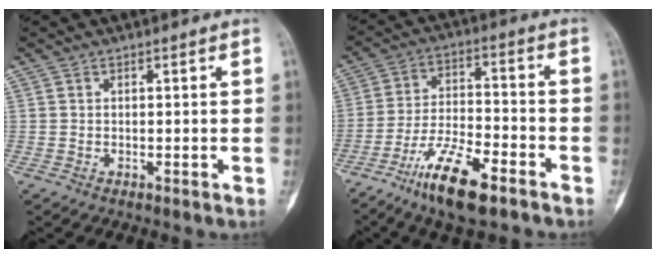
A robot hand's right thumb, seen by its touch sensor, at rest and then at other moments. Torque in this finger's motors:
{"motor_torque": [0.28, 0.25, 0.55, 0.05, 0.03]}